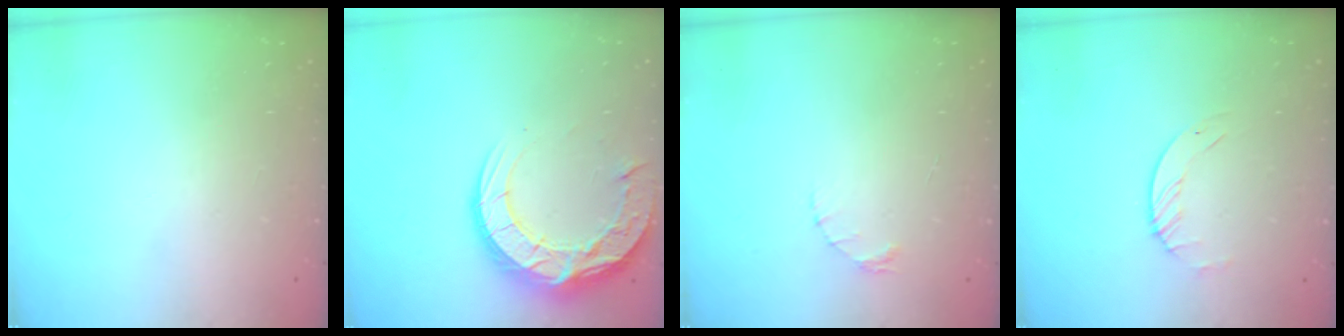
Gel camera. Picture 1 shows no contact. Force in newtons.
{"total": 17.9, "press": 17.8, "slide": 1.3}
{"total": 1.6, "press": 1.5, "slide": 0.3}
{"total": 1.6, "press": 1.6, "slide": 0.2}